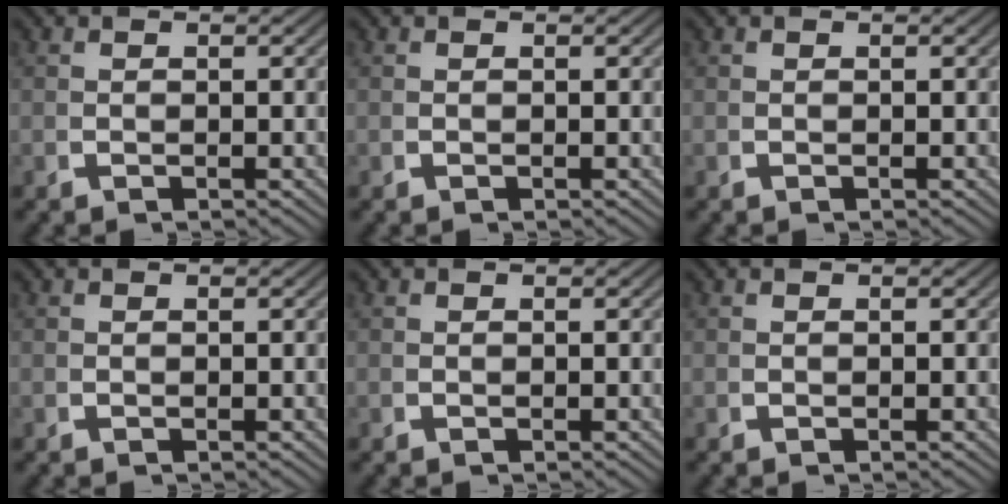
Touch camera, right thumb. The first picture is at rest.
{"total": 0.0}
{"total": 0.0}
{"total": 0.0}
{"total": 0.0}
{"total": 0.0}